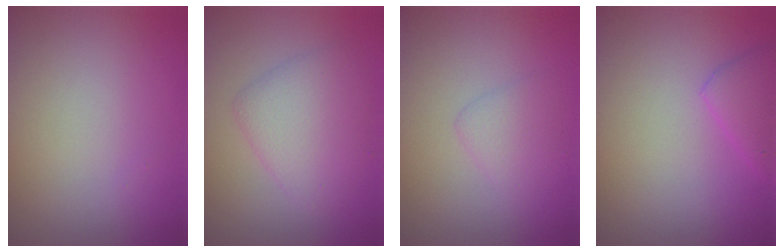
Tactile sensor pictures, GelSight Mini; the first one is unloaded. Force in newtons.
{"total": 4.0, "press": 4.0, "slide": 0.1}
{"total": 1.6, "press": 1.6, "slide": 0.2}
{"total": 2.4, "press": 2.4, "slide": 0.2}